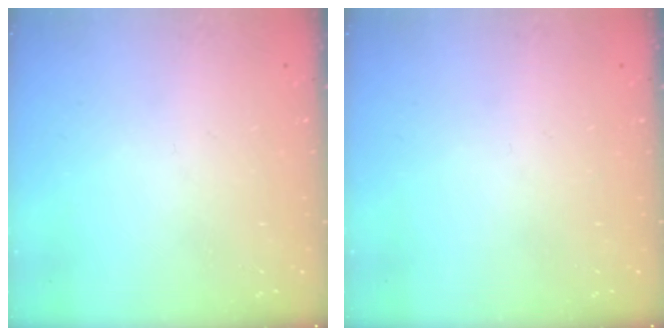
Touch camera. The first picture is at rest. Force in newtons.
{"total": 0.0}